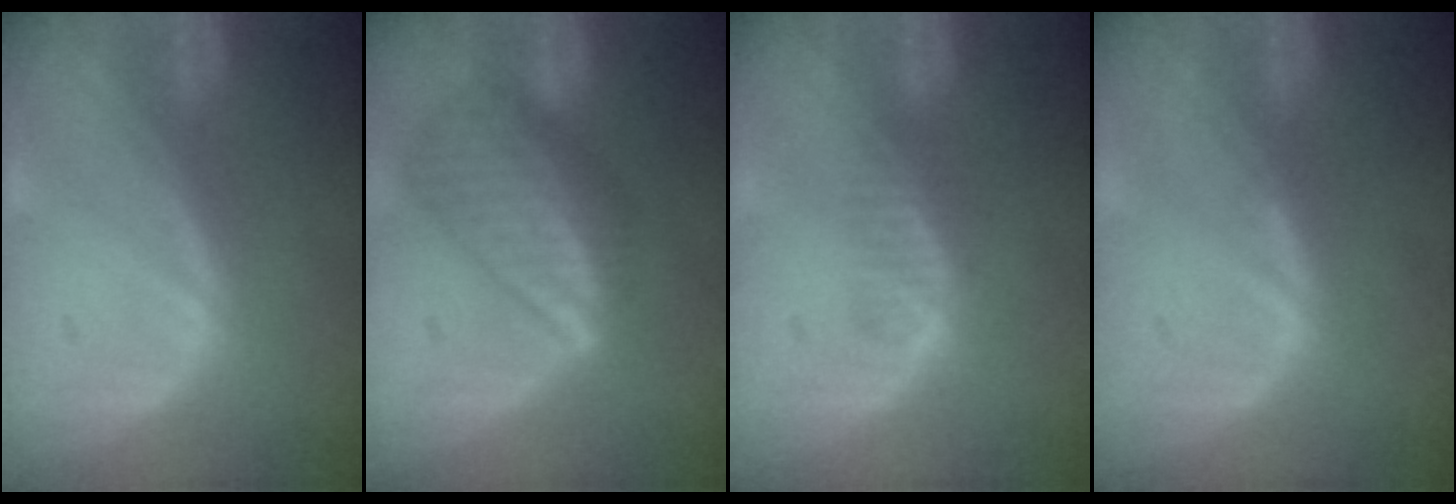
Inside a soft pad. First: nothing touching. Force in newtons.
{"total": 8.7, "press": 7.6, "slide": 4.4}
{"total": 1.9, "press": 1.6, "slide": 1.0}
{"total": 0.5, "press": 0.5, "slide": 0.1}